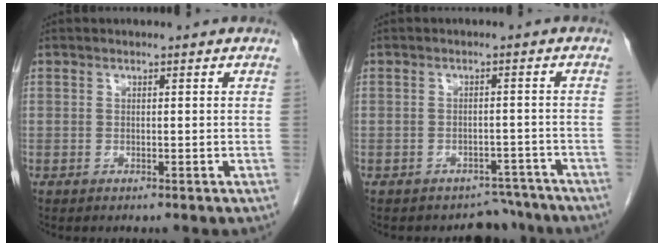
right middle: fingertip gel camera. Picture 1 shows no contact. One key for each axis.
{"total": 5.0, "fx": -4.4, "fy": 2.3, "fz": -0.6, "tx": 0.018, "ty": 0.019, "tz": -0.057}